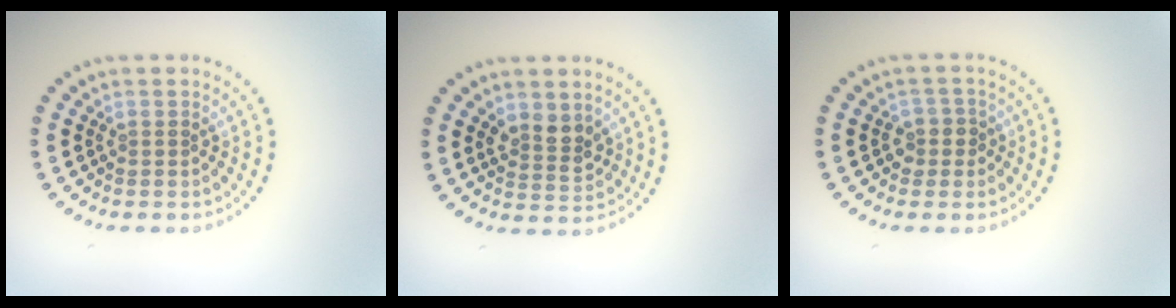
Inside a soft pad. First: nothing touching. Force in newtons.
{"total": 2.5, "press": 2.3, "slide": 0.9}
{"total": 1.7, "press": 1.4, "slide": 0.9}